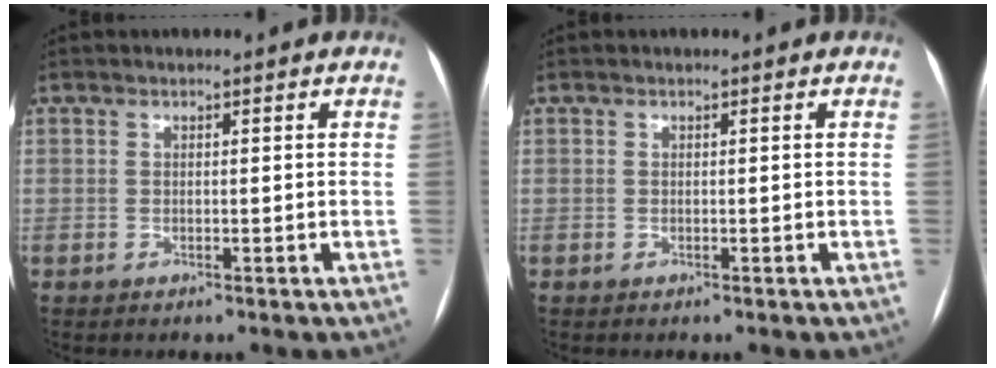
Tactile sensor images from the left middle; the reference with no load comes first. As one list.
[{"total": 0.0}]